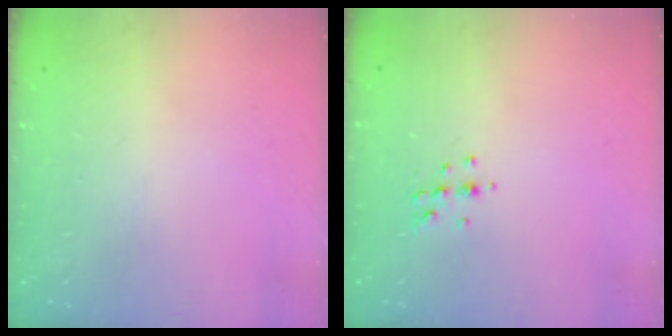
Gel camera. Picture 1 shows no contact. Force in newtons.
{"total": 5.3, "press": 5.1, "slide": 1.5}